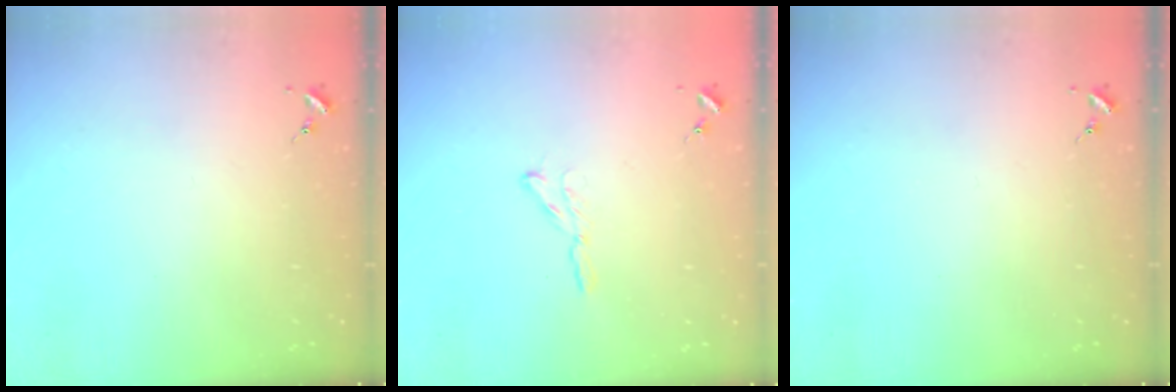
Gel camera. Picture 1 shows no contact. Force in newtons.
{"total": 2.9, "press": 2.9, "slide": 0.3}
{"total": 0.0}